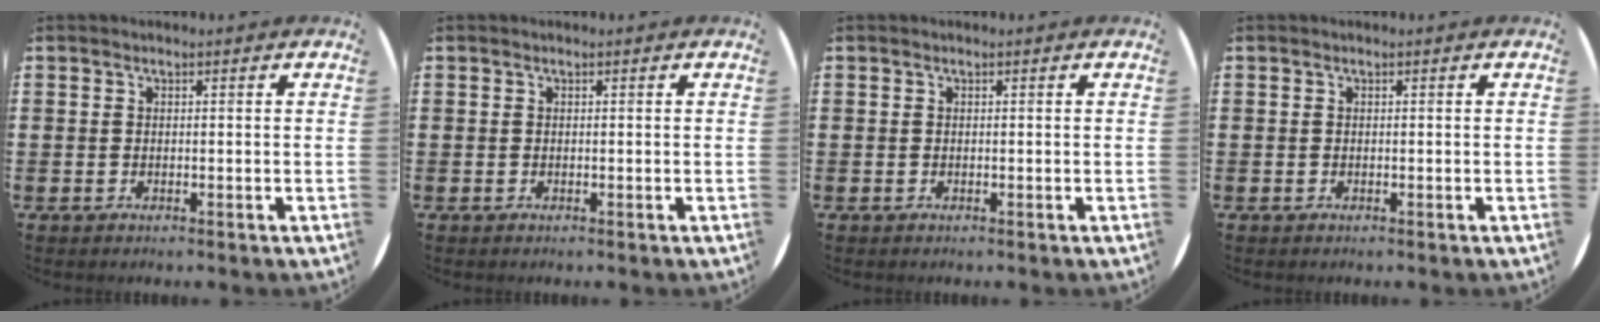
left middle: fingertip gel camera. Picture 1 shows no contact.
{"total": 0.0}
{"total": 0.0}
{"total": 0.0}